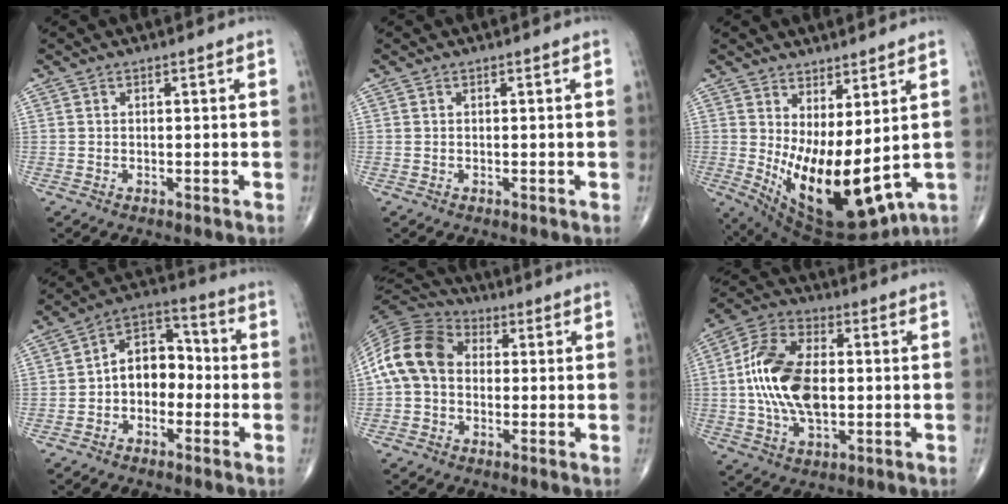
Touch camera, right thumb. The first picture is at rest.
{"total": 0.0}
{"total": 17.0, "force": [0.4, 7.2, 15.4], "torque": [-0.254, -0.041, 0.038]}
{"total": 9.4, "force": [-1.6, 6.8, 6.3], "torque": [-0.069, 0.042, -0.047]}
{"total": 12.1, "force": [0.3, 9.4, 7.7], "torque": [-0.144, 0.035, -0.008]}
{"total": 15.9, "force": [0.0, 9.0, 13.1], "torque": [-0.253, 0.017, -0.004]}